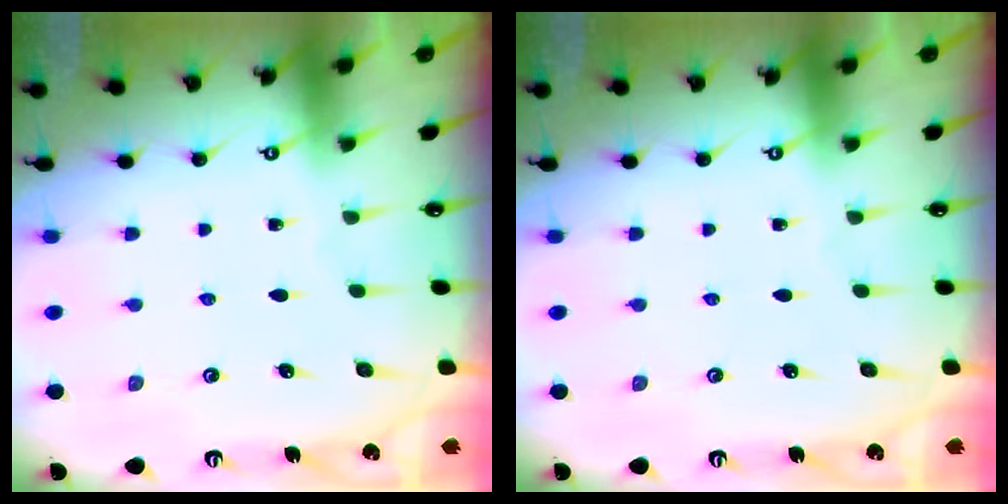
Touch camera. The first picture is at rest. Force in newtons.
{"total": 0.0}